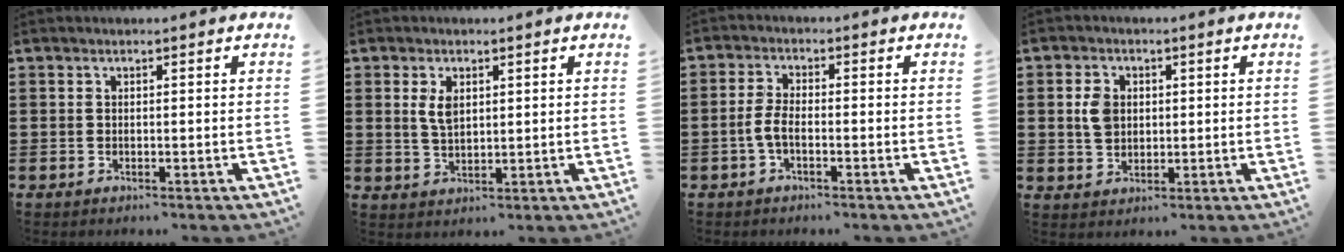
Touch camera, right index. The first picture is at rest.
{"total": 3.5, "force": [1.2, 1.8, 2.7], "torque": [-0.060, 0.007, 0.021]}
{"total": 3.2, "force": [-1.2, 1.2, 2.7], "torque": [-0.069, -0.004, -0.029]}
{"total": 4.1, "force": [0.6, 3.1, 2.6], "torque": [-0.067, 0.009, 0.008]}